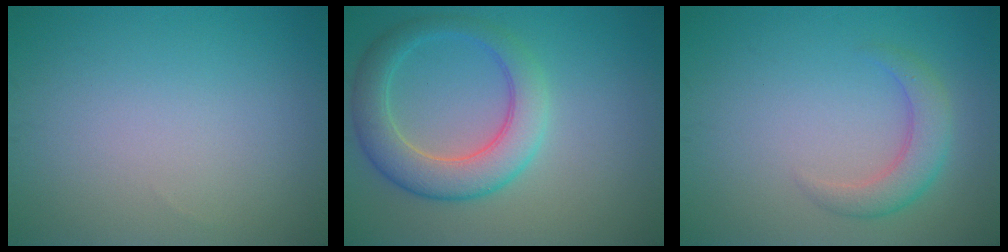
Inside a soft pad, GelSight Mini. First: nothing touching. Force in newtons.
{"total": 5.6, "press": 5.5, "slide": 0.3}
{"total": 3.0, "press": 3.0, "slide": 0.1}